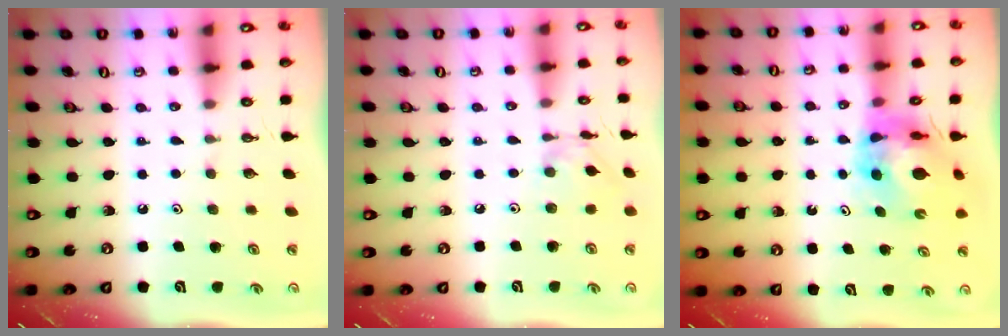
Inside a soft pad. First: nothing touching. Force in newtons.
{"total": 3.2, "press": 3.2, "slide": 0.2}
{"total": 11.5, "press": 11.4, "slide": 1.3}